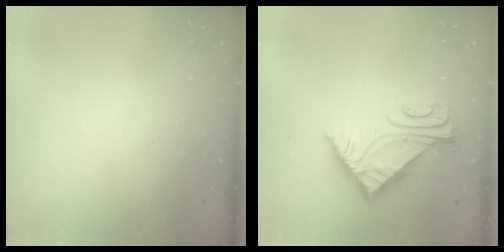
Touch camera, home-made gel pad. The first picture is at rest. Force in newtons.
{"total": 4.9, "press": 4.8, "slide": 0.8}